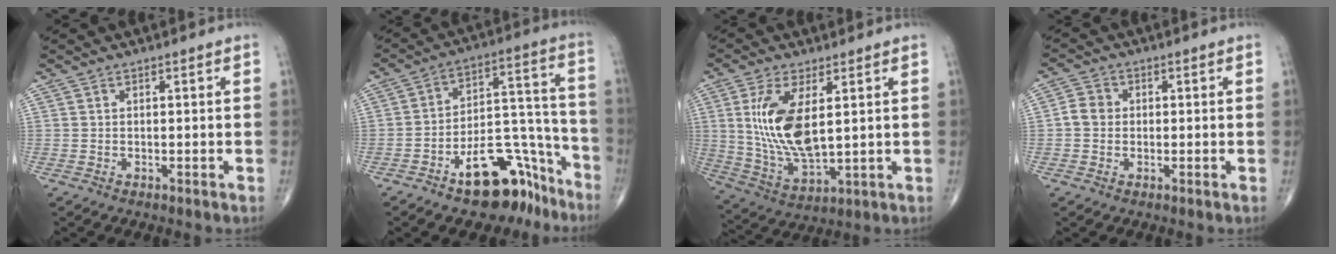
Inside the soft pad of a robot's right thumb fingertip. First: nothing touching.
{"total": 16.9, "force": [-10.6, 8.1, 10.3], "torque": [-0.100, 0.103, -0.159]}
{"total": 14.8, "force": [3.2, 6.4, 12.9], "torque": [-0.257, -0.025, 0.074]}
{"total": 3.5, "force": [-0.2, 3.1, 1.6], "torque": [-0.020, 0.009, -0.011]}